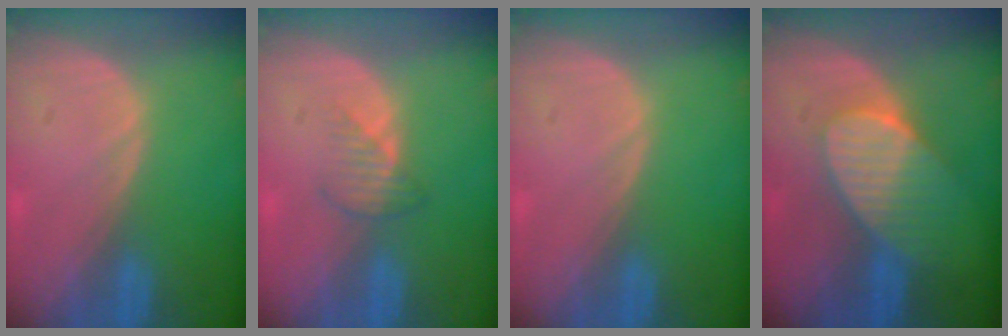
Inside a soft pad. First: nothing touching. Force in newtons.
{"total": 2.5, "press": 2.5, "slide": 0.2}
{"total": 0.0}
{"total": 7.2, "press": 7.0, "slide": 1.7}